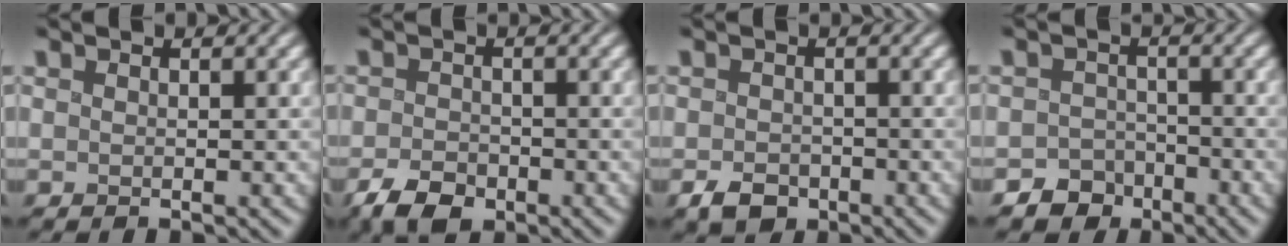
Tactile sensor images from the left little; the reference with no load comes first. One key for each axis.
{"total": 3.4, "fx": -2.3, "fy": 2.0, "fz": 1.6, "tx": -0.025, "ty": -0.004, "tz": -0.049}
{"total": 2.5, "fx": -1.5, "fy": 1.7, "fz": 0.9, "tx": -0.008, "ty": -0.006, "tz": -0.031}
{"total": 4.1, "fx": -3.1, "fy": 2.7, "fz": 0.1, "tx": 0.031, "ty": 0.003, "tz": -0.054}